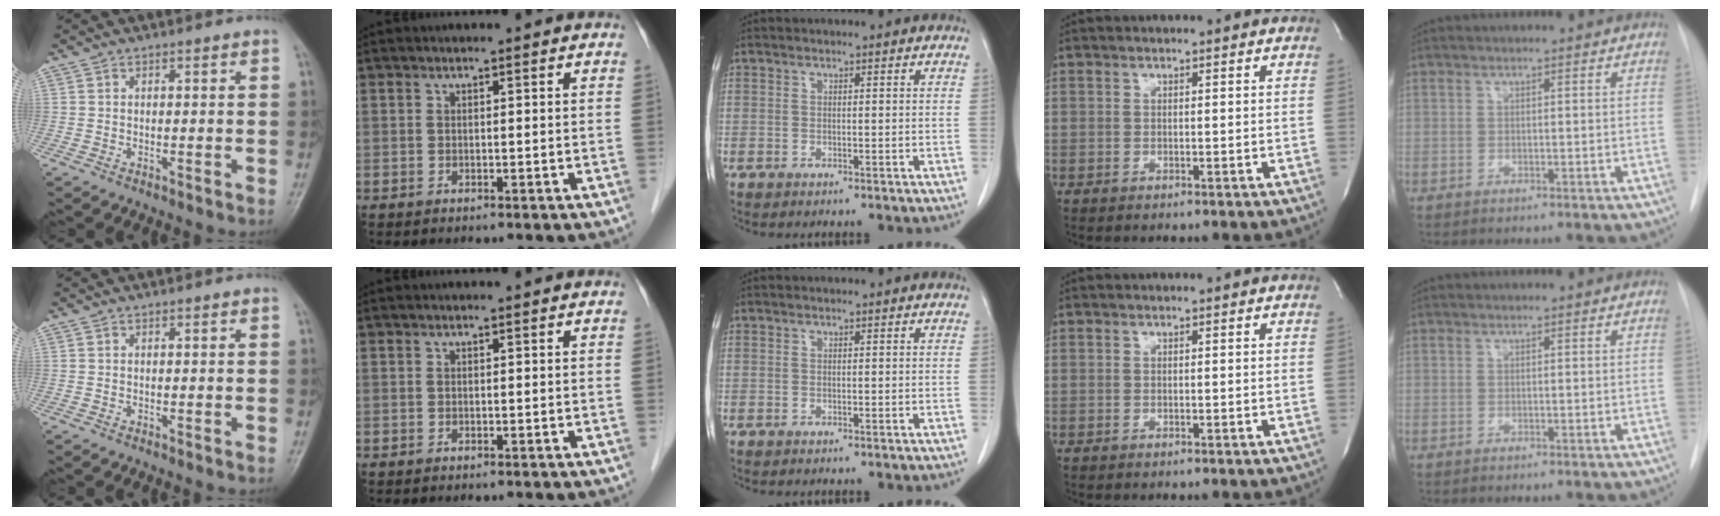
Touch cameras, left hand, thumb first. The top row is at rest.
{}